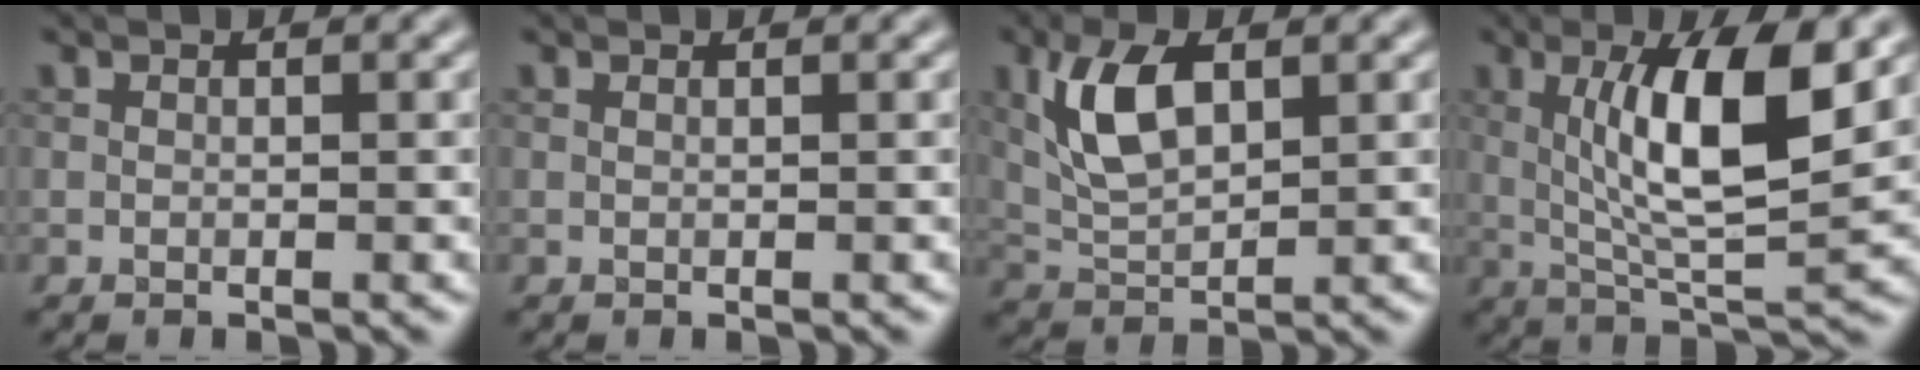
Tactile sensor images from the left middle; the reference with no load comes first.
{"total": 0.0}
{"total": 5.2, "force": [1.8, 2.5, 4.2], "torque": [-0.096, 0.007, 0.036]}
{"total": 8.9, "force": [2.1, 2.0, 8.4], "torque": [-0.140, -0.006, 0.041]}